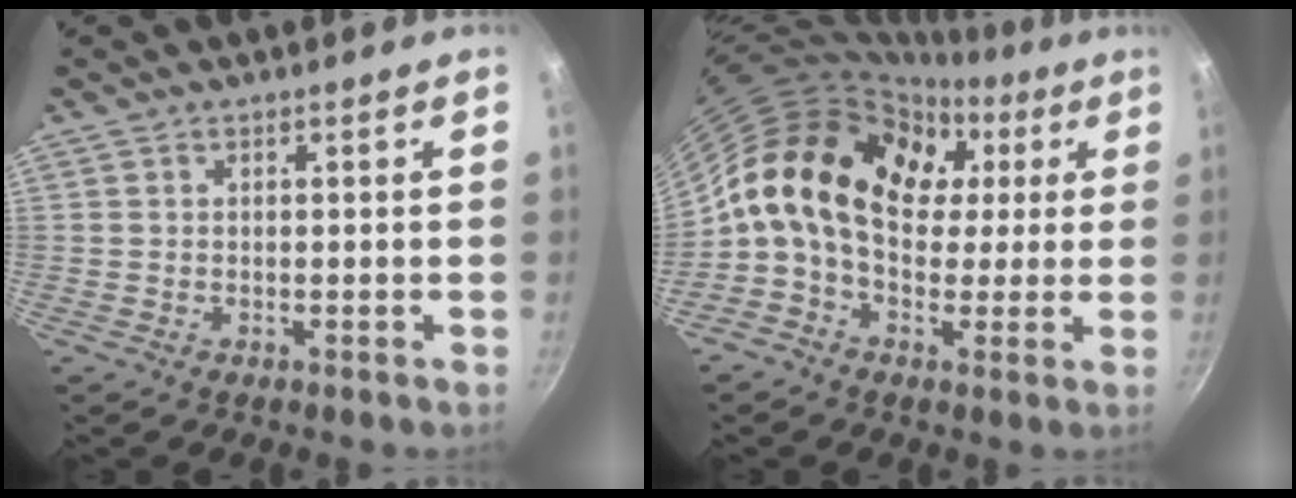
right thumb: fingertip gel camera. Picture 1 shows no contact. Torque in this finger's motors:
{"motor_torque": [0.40, 1.67, 1.41, -1.35, 0.25]}